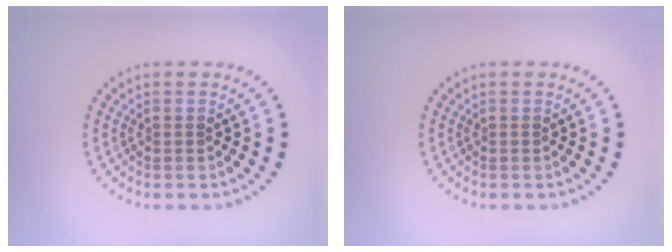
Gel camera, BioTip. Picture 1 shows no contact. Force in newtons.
{"total": 0.0}